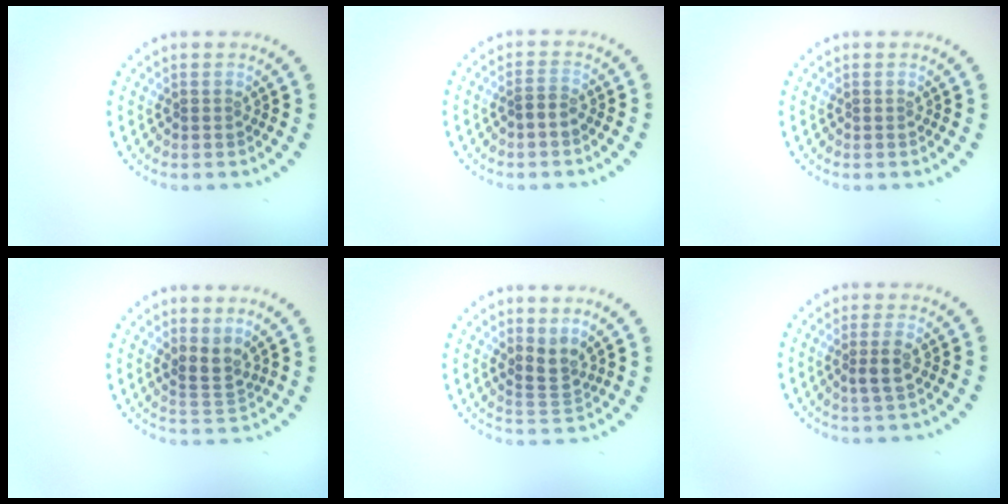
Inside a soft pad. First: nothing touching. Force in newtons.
{"total": 1.2, "press": 1.1, "slide": 0.6}
{"total": 0.0}
{"total": 2.3, "press": 1.4, "slide": 1.8}
{"total": 2.3, "press": 1.5, "slide": 1.7}
{"total": 1.8, "press": 1.5, "slide": 1.0}